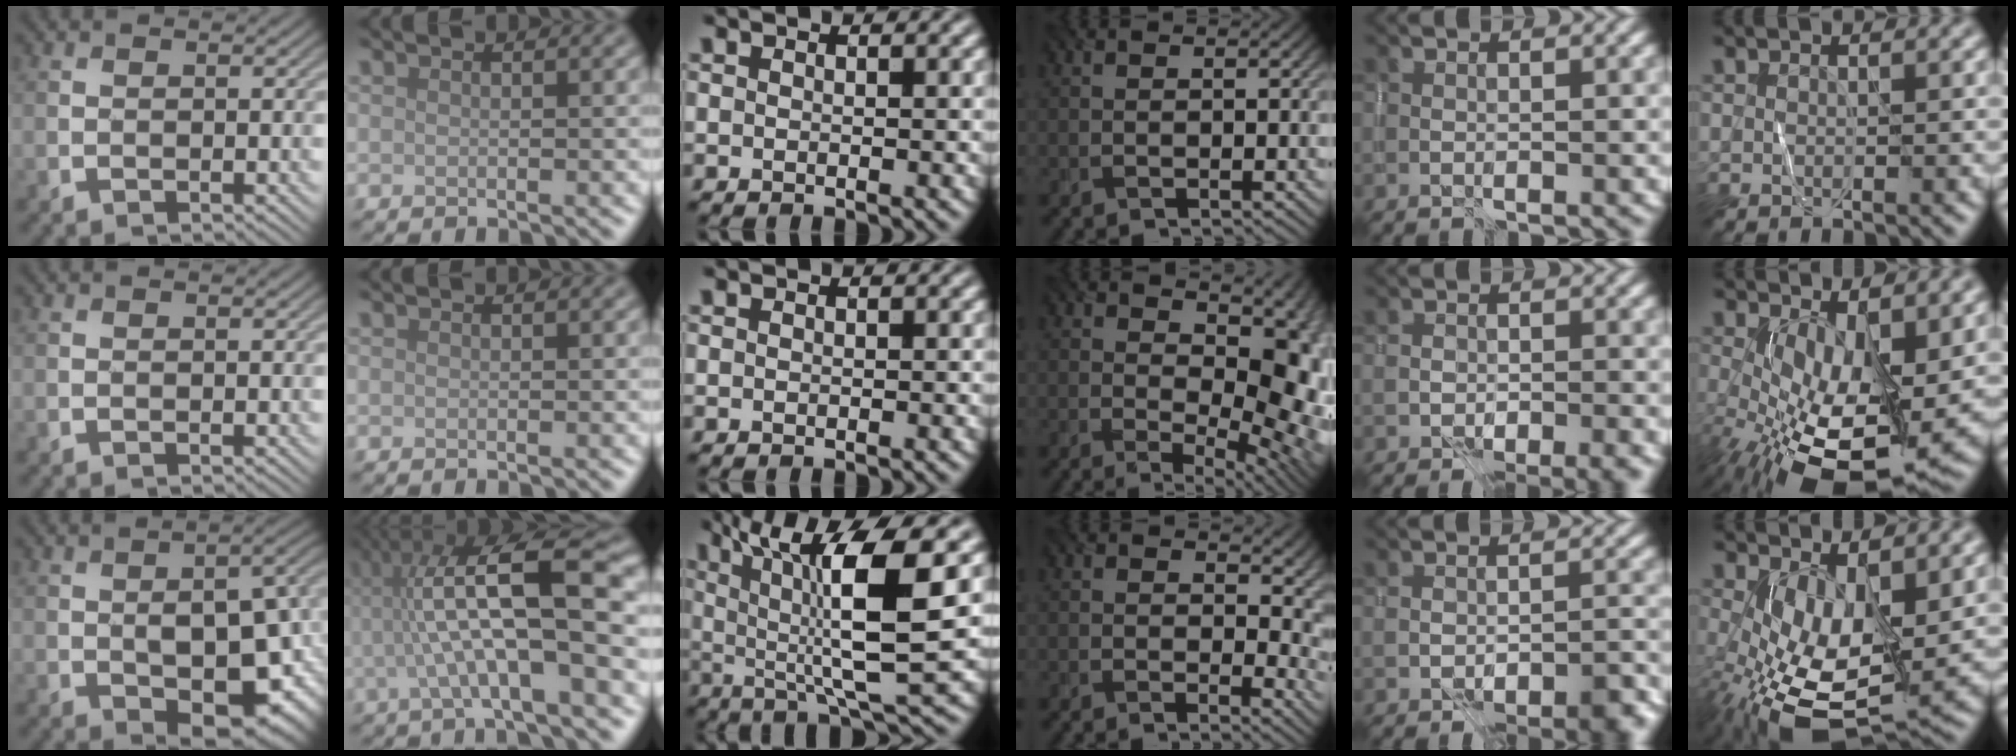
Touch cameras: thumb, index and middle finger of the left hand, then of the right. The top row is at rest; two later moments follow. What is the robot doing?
{"motion": "wrap", "object": "ribbon"}